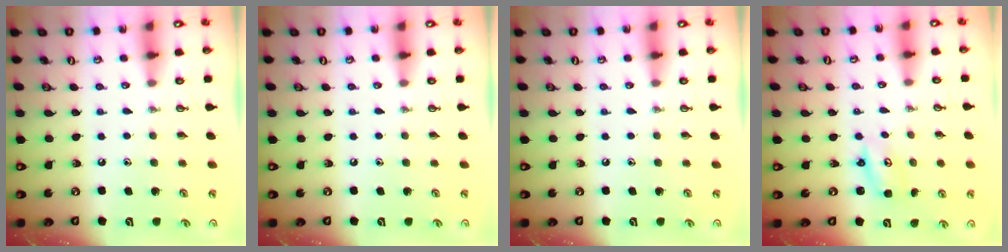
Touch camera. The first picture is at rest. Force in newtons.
{"total": 0.0}
{"total": 0.0}
{"total": 2.6, "press": 2.6, "slide": 0.2}